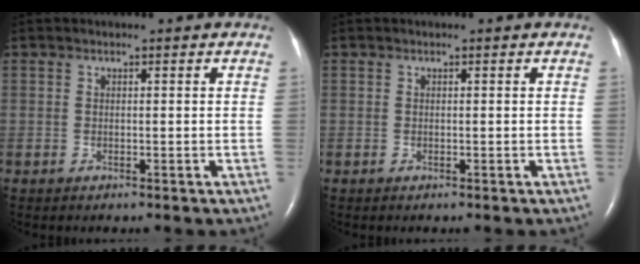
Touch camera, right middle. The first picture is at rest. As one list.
[{"total": 0.0}]